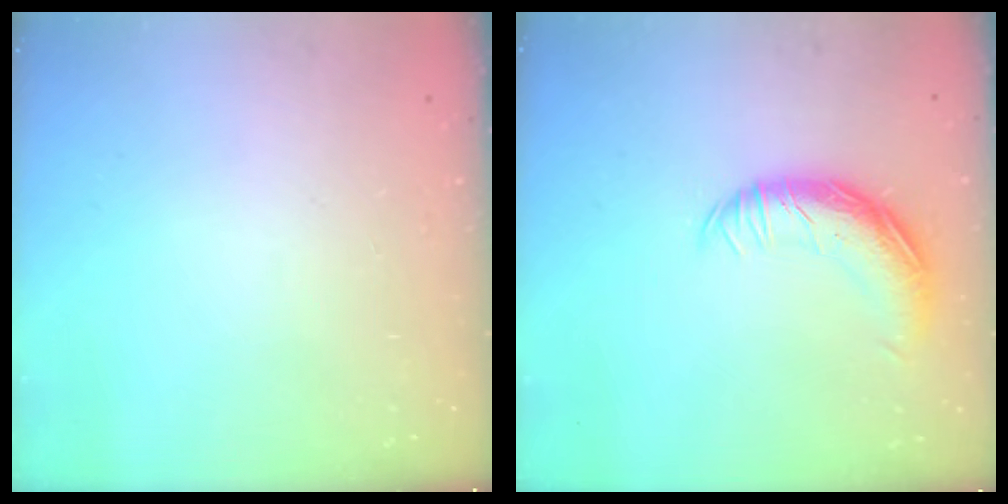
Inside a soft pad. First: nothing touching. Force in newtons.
{"total": 15.3, "press": 15.3, "slide": 0.4}